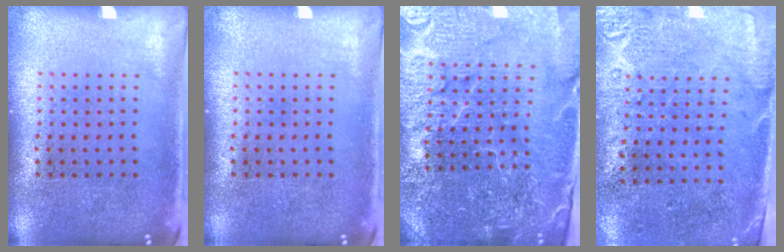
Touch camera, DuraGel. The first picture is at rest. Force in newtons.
{"total": 0.0}
{"total": 5.5, "press": 5.1, "slide": 2.1}
{"total": 2.8, "press": 2.4, "slide": 1.4}